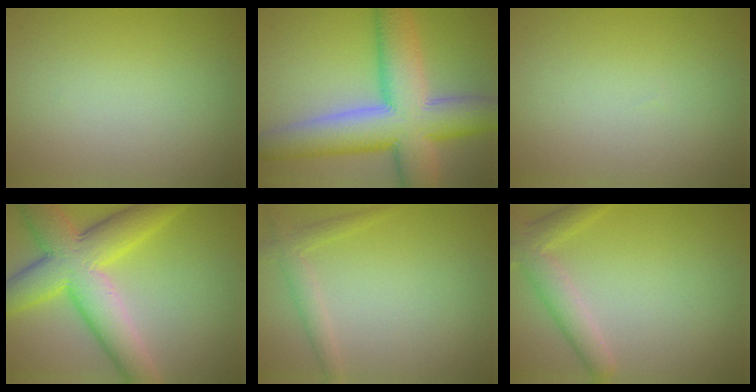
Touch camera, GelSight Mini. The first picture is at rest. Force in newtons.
{"total": 12.2, "press": 12.2, "slide": 0.6}
{"total": 0.0}
{"total": 9.5, "press": 9.5, "slide": 0.2}
{"total": 1.8, "press": 1.8, "slide": 0.0}
{"total": 3.2, "press": 3.2, "slide": 0.2}